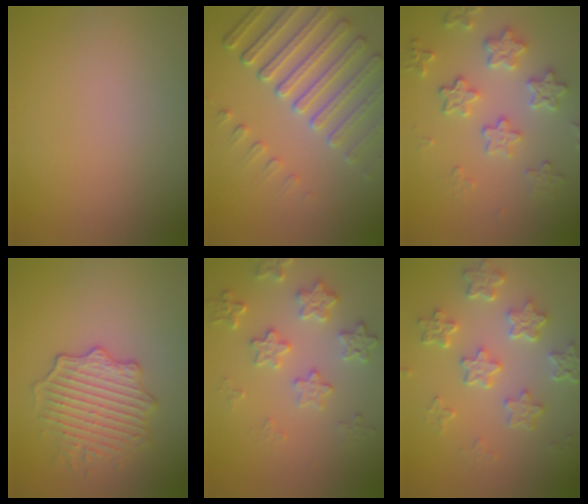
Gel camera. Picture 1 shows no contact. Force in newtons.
{"total": 6.4, "press": 5.2, "slide": 3.8}
{"total": 3.8, "press": 3.8, "slide": 0.7}
{"total": 4.0, "press": 3.5, "slide": 1.8}
{"total": 3.9, "press": 3.4, "slide": 1.9}
{"total": 5.6, "press": 4.3, "slide": 3.6}